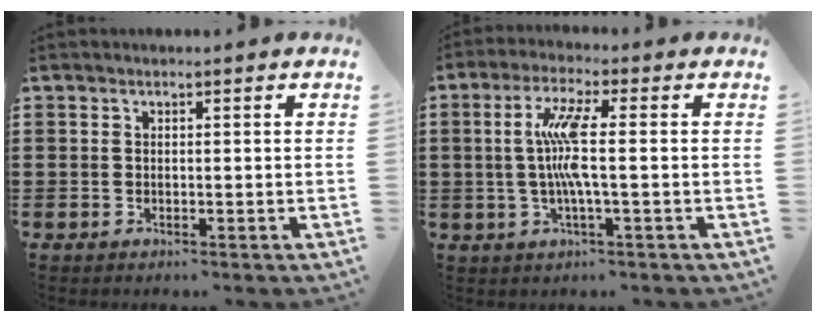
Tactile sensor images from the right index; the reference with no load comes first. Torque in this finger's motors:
{"motor_torque": [0.58, -0.35, 0.85, 0.21]}